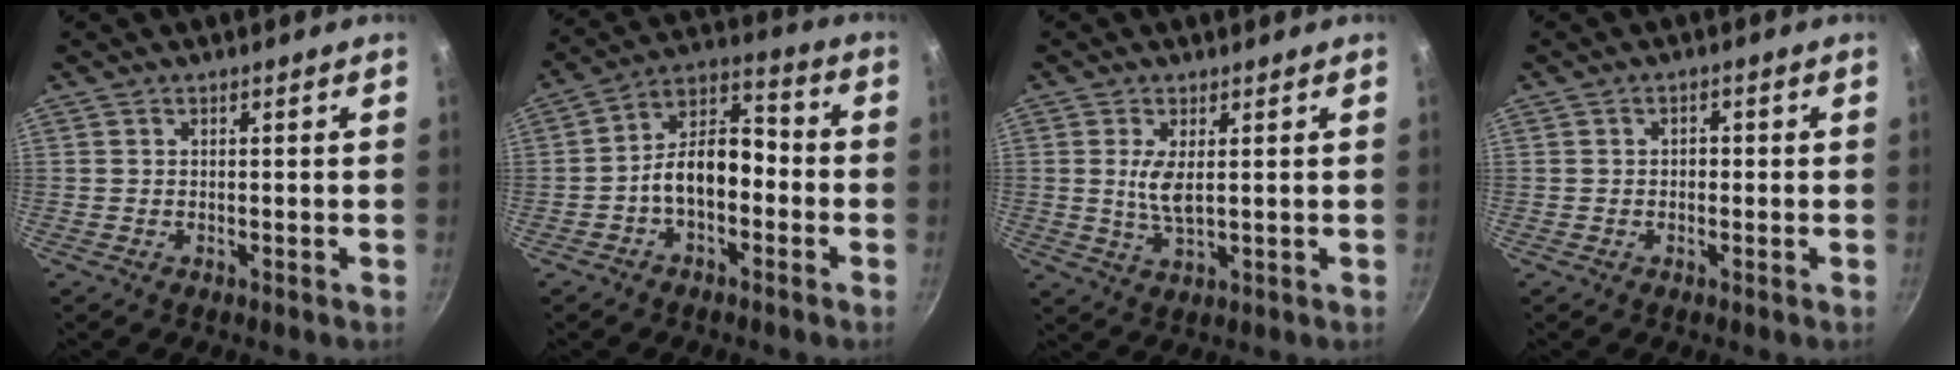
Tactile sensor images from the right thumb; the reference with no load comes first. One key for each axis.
{"total": 11.0, "fx": -2.8, "fy": 6.7, "fz": 8.3, "tx": -0.109, "ty": 0.057, "tz": -0.059}
{"total": 4.9, "fx": 0.9, "fy": 1.8, "fz": 4.4, "tx": -0.087, "ty": -0.010, "tz": 0.021}
{"total": 1.7, "fx": -0.1, "fy": 1.3, "fz": 1.1, "tx": -0.012, "ty": 0.006, "tz": -0.004}